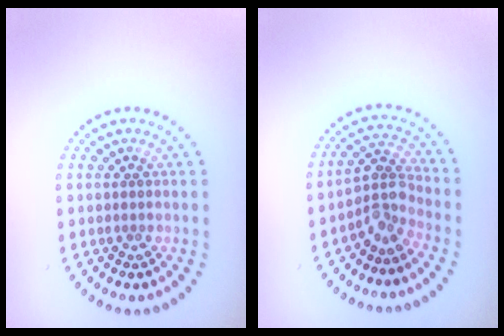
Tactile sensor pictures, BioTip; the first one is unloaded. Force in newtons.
{"total": 3.1, "press": 2.3, "slide": 2.1}